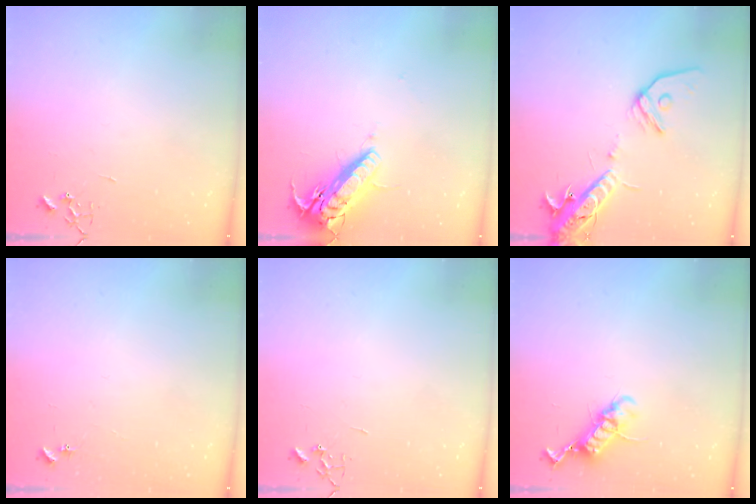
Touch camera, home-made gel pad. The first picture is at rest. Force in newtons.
{"total": 17.6, "press": 17.3, "slide": 3.4}
{"total": 15.4, "press": 15.0, "slide": 3.5}
{"total": 5.4, "press": 5.4, "slide": 0.6}
{"total": 0.0}
{"total": 11.9, "press": 11.8, "slide": 0.9}